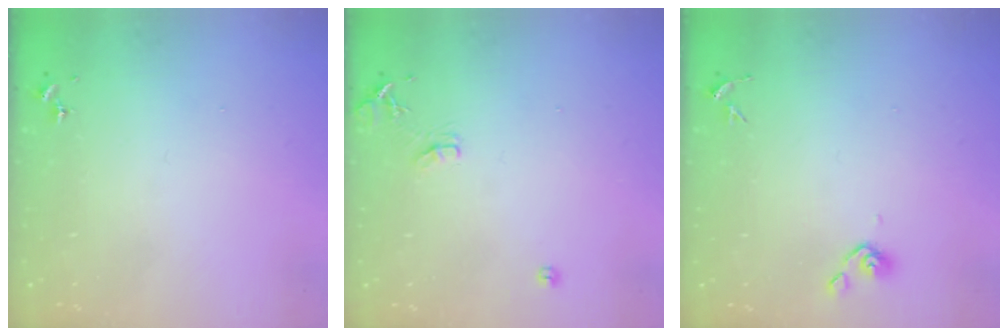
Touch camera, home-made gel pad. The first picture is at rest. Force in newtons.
{"total": 8.6, "press": 8.6, "slide": 0.8}
{"total": 4.3, "press": 4.1, "slide": 1.3}